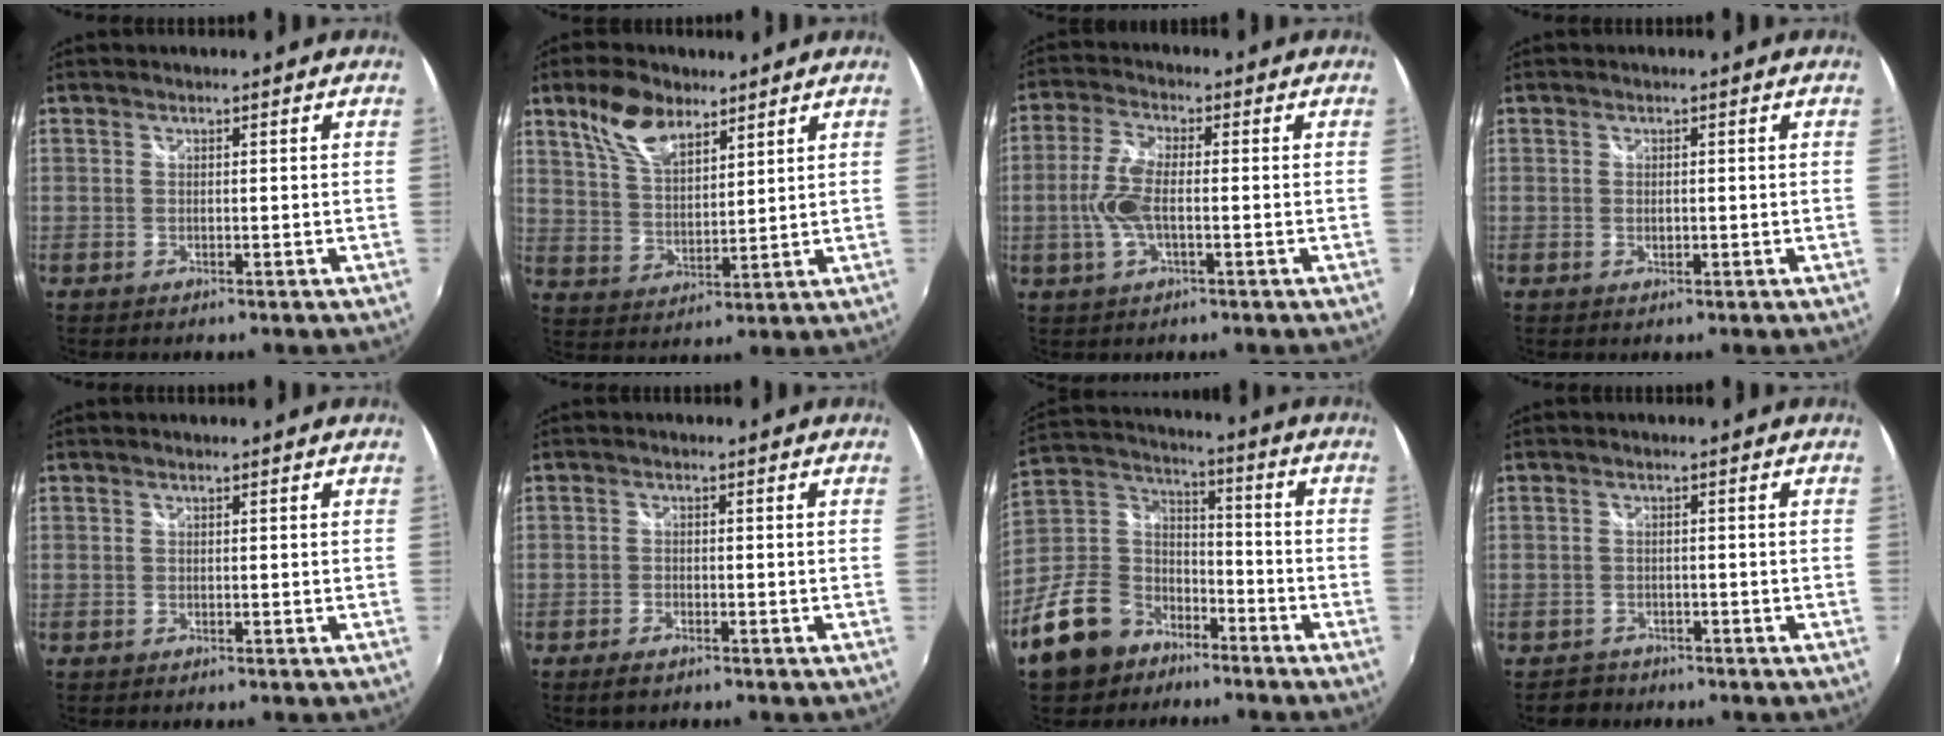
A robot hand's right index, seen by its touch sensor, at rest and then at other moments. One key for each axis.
{"total": 9.8, "fx": 6.5, "fy": 4.7, "fz": 5.7, "tx": -0.109, "ty": 0.015, "tz": 0.128}
{"total": 7.3, "fx": -1.3, "fy": 2.5, "fz": 6.8, "tx": -0.148, "ty": 0.004, "tz": -0.027}
{"total": 0.9, "fx": -0.2, "fy": 0.7, "fz": 0.6, "tx": -0.012, "ty": -0.002, "tz": -0.002}
{"total": 0.0}
{"total": 2.4, "fx": -1.8, "fy": 1.0, "fz": 1.2, "tx": -0.031, "ty": -0.005, "tz": -0.037}
{"total": 16.9, "fx": -10.5, "fy": 11.6, "fz": 6.4, "tx": -0.174, "ty": 0.037, "tz": -0.171}
{"total": 3.0, "fx": -2.4, "fy": 1.9, "fz": 0.0, "tx": -0.010, "ty": 0.003, "tz": -0.040}